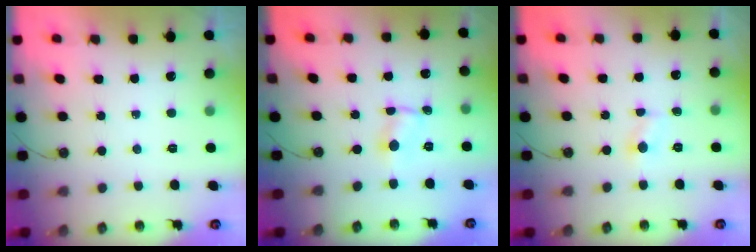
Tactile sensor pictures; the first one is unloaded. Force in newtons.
{"total": 0.7, "press": 0.6, "slide": 0.1}
{"total": 3.1, "press": 3.1, "slide": 0.4}